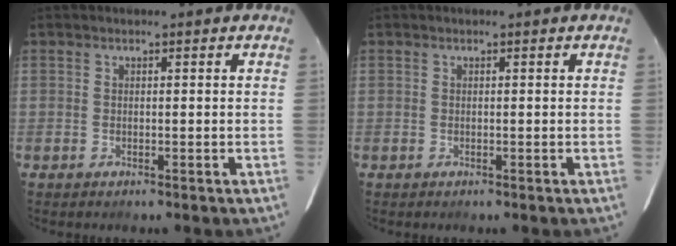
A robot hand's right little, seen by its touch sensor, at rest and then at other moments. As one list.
[{"total": 0.0}]